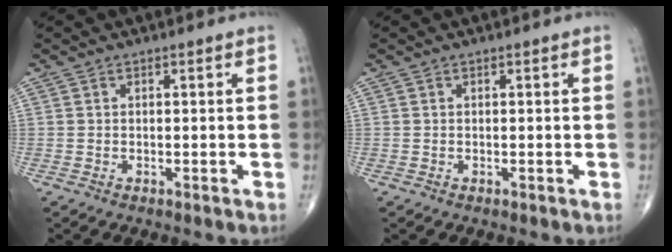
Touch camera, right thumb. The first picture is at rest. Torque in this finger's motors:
{"motor_torque": [-0.01, 0.01, 0.00, 0.00, 0.00]}